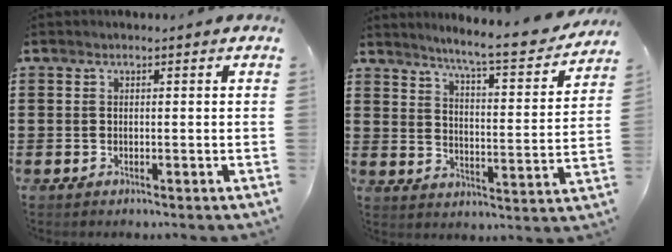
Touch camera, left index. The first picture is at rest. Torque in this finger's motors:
{"motor_torque": [0.27, -0.47, 0.49, 0.11]}